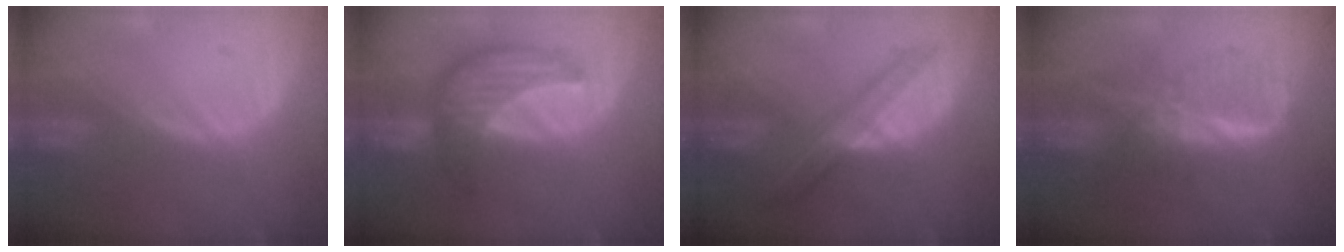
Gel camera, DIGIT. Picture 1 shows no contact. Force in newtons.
{"total": 7.9, "press": 7.4, "slide": 2.7}
{"total": 7.2, "press": 6.1, "slide": 3.8}
{"total": 6.2, "press": 6.1, "slide": 0.8}